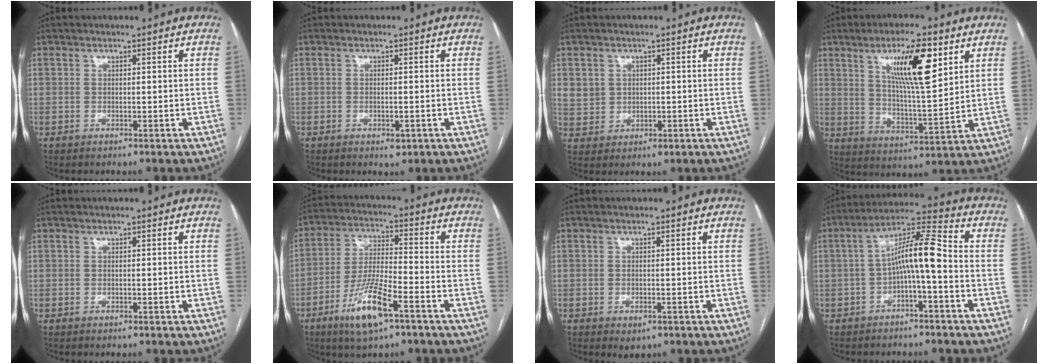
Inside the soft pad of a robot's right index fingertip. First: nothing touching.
{"total": 1.7, "force": [-0.6, 0.7, 1.4], "torque": [-0.023, -0.002, -0.003]}
{"total": 4.6, "force": [1.1, 4.3, 1.1], "torque": [-0.023, 0.008, 0.032]}
{"total": 12.8, "force": [6.0, 2.1, 11.1], "torque": [-0.195, 0.001, 0.105]}
{"total": 0.0}
{"total": 11.0, "force": [-6.1, 2.0, 8.9], "torque": [-0.181, -0.013, -0.110]}
{"total": 1.7, "force": [-0.8, 0.9, 1.2], "torque": [-0.016, -0.002, -0.002]}
{"total": 8.8, "force": [-1.4, 0.9, 8.6], "torque": [-0.149, 0.034, -0.028]}